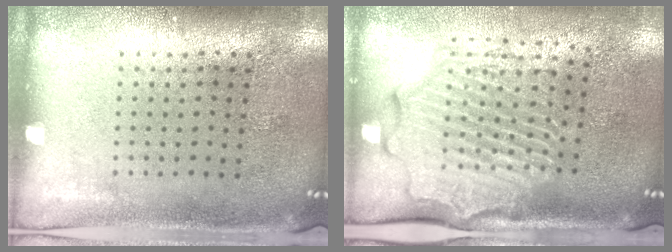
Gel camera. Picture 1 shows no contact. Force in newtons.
{"total": 2.6, "press": 2.3, "slide": 1.3}